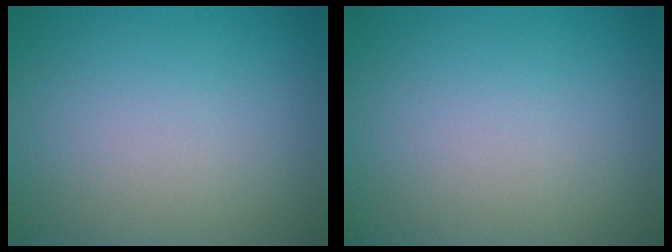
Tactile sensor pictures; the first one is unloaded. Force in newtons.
{"total": 0.0}